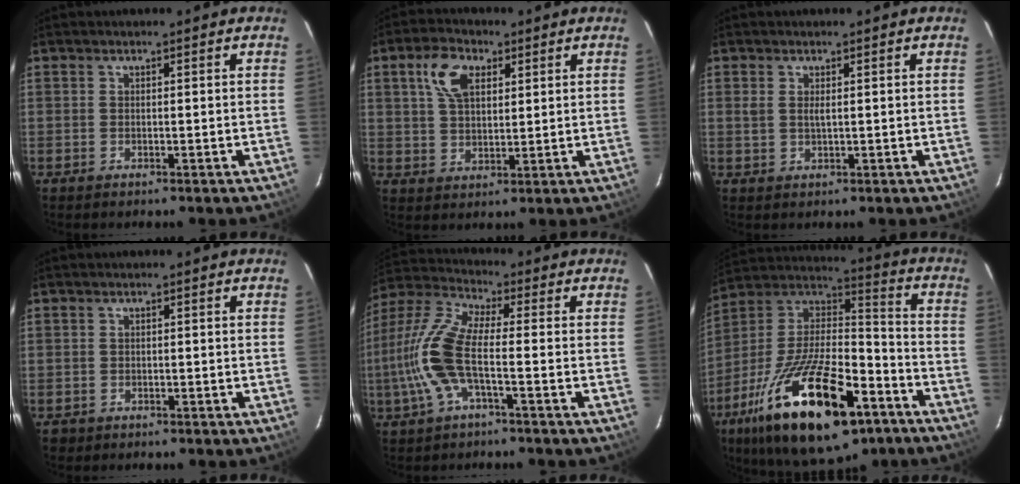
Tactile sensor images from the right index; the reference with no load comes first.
{"total": 7.9, "force": [3.3, 4.5, 5.5], "torque": [-0.109, 0.023, 0.063]}
{"total": 1.6, "force": [0.5, 0.6, 1.4], "torque": [-0.029, 0.000, 0.010]}
{"total": 1.5, "force": [-0.6, 1.4, 0.1], "torque": [-0.004, 0.003, -0.005]}
{"total": 12.0, "force": [-2.5, 3.5, 11.2], "torque": [-0.261, 0.004, -0.054]}
{"total": 30.3, "force": [-16.6, 12.2, 22.2], "torque": [-0.407, -0.014, -0.261]}